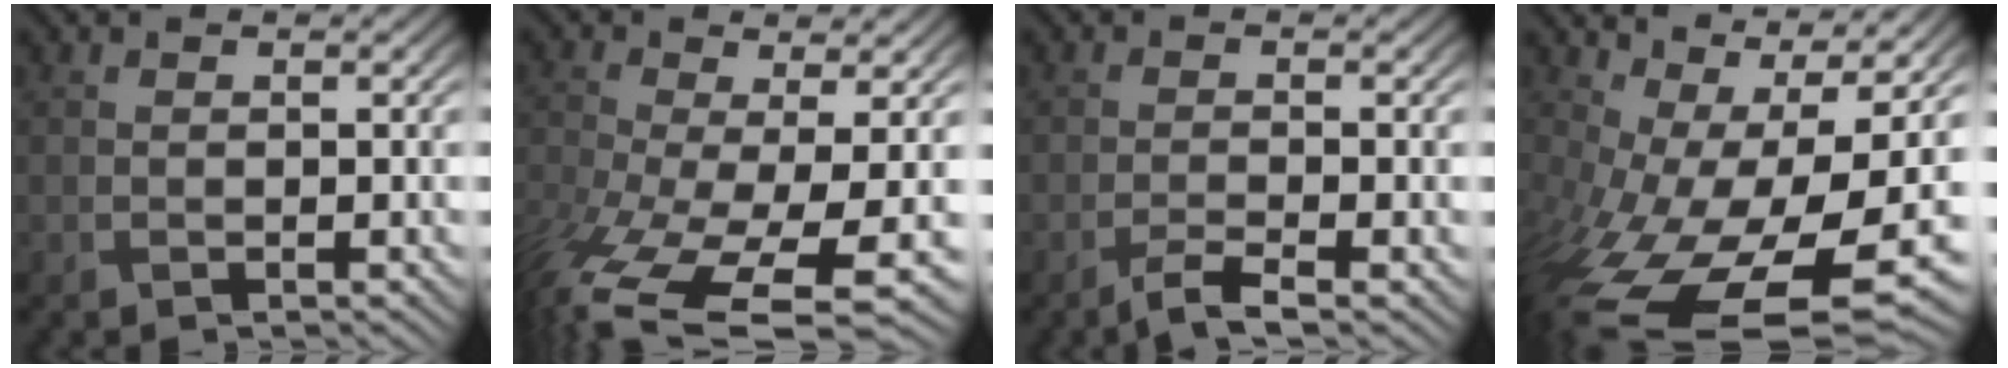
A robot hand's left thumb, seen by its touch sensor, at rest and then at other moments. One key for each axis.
{"total": 13.1, "fx": -6.0, "fy": 4.7, "fz": 10.6, "tx": -0.258, "ty": -0.041, "tz": -0.082}
{"total": 2.6, "fx": -1.7, "fy": 0.3, "fz": 2.0, "tx": -0.037, "ty": 0.004, "tz": -0.042}
{"total": 17.7, "fx": -3.9, "fy": 8.9, "fz": 14.8, "tx": -0.299, "ty": -0.070, "tz": -0.027}